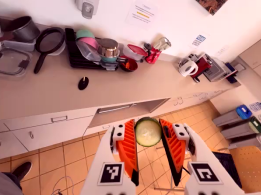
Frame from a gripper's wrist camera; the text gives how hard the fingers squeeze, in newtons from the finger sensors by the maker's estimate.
{"total": 8.0, "left": 7.7, "right": 8.3}